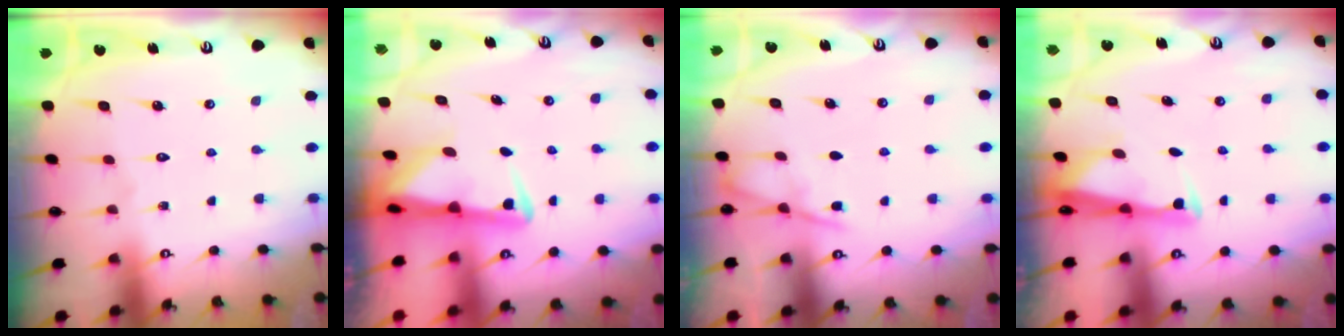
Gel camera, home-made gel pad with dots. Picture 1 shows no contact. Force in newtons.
{"total": 3.1, "press": 3.1, "slide": 0.6}
{"total": 4.4, "press": 4.4, "slide": 0.5}
{"total": 2.7, "press": 2.6, "slide": 0.7}